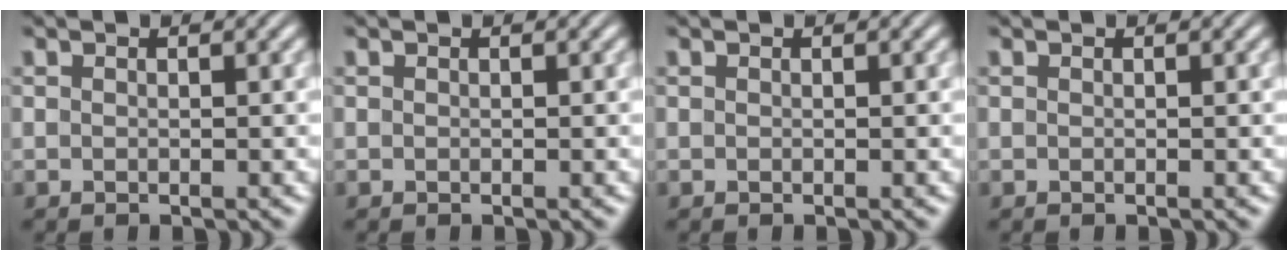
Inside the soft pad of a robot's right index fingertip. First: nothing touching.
{"total": 0.0}
{"total": 0.0}
{"total": 0.0}